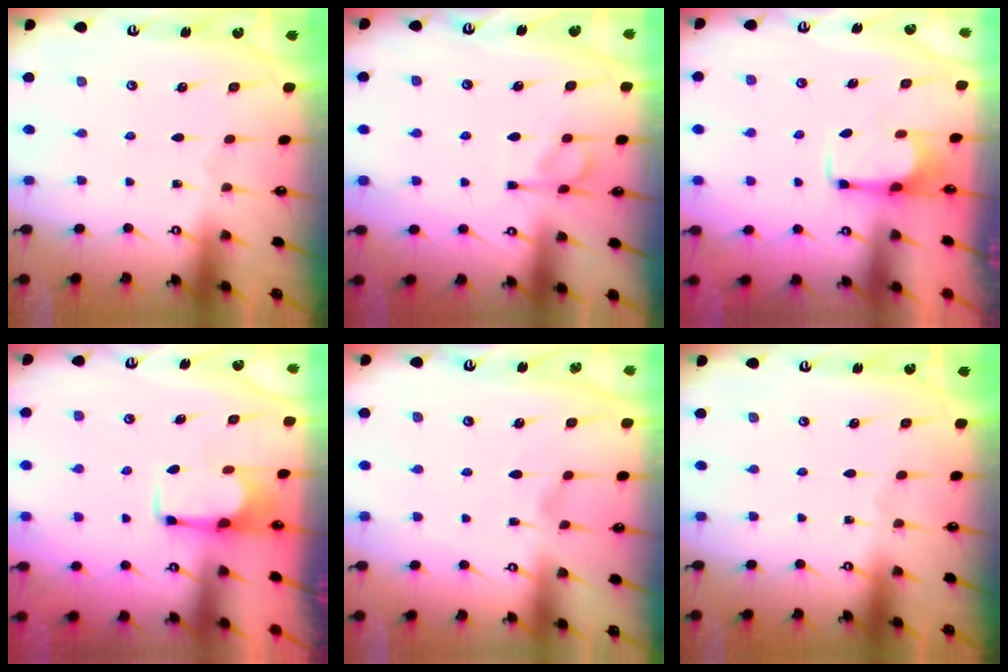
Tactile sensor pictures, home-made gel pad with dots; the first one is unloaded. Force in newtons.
{"total": 7.2, "press": 7.2, "slide": 0.6}
{"total": 2.8, "press": 2.6, "slide": 1.0}
{"total": 1.9, "press": 1.7, "slide": 0.9}
{"total": 1.4, "press": 0.9, "slide": 1.0}
{"total": 0.0}